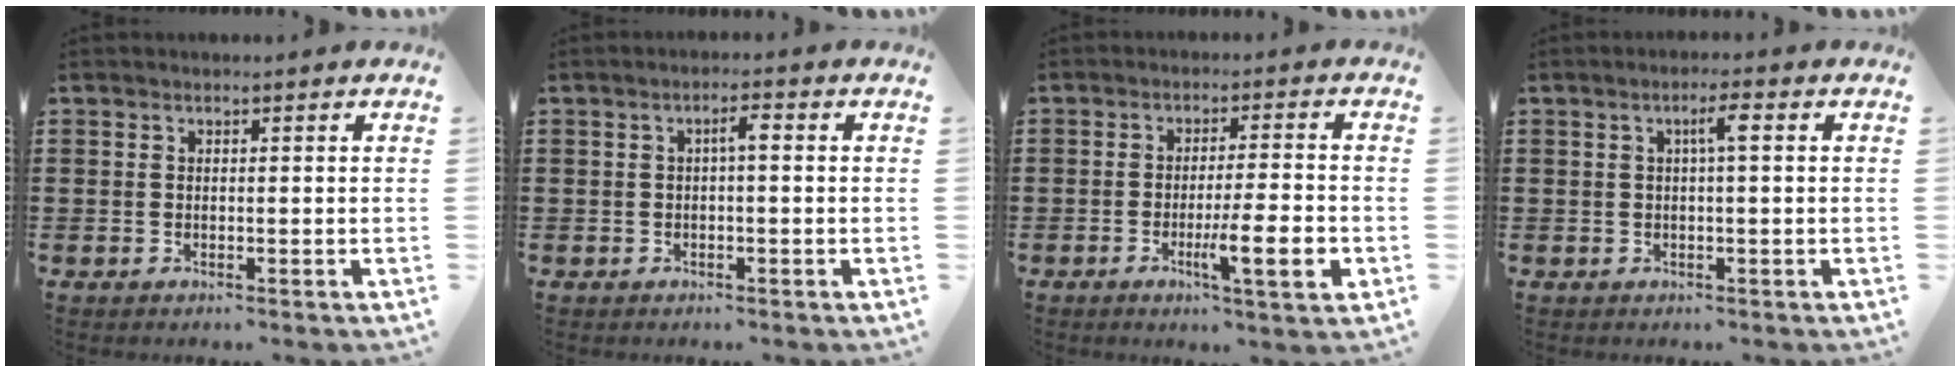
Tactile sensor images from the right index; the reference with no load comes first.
{"total": 2.0, "force": [0.0, 0.4, 2.0], "torque": [-0.038, 0.004, -0.003]}
{"total": 8.6, "force": [-2.7, 1.2, 8.1], "torque": [-0.129, -0.005, -0.041]}
{"total": 2.8, "force": [0.5, 0.3, 2.8], "torque": [-0.054, 0.006, 0.005]}